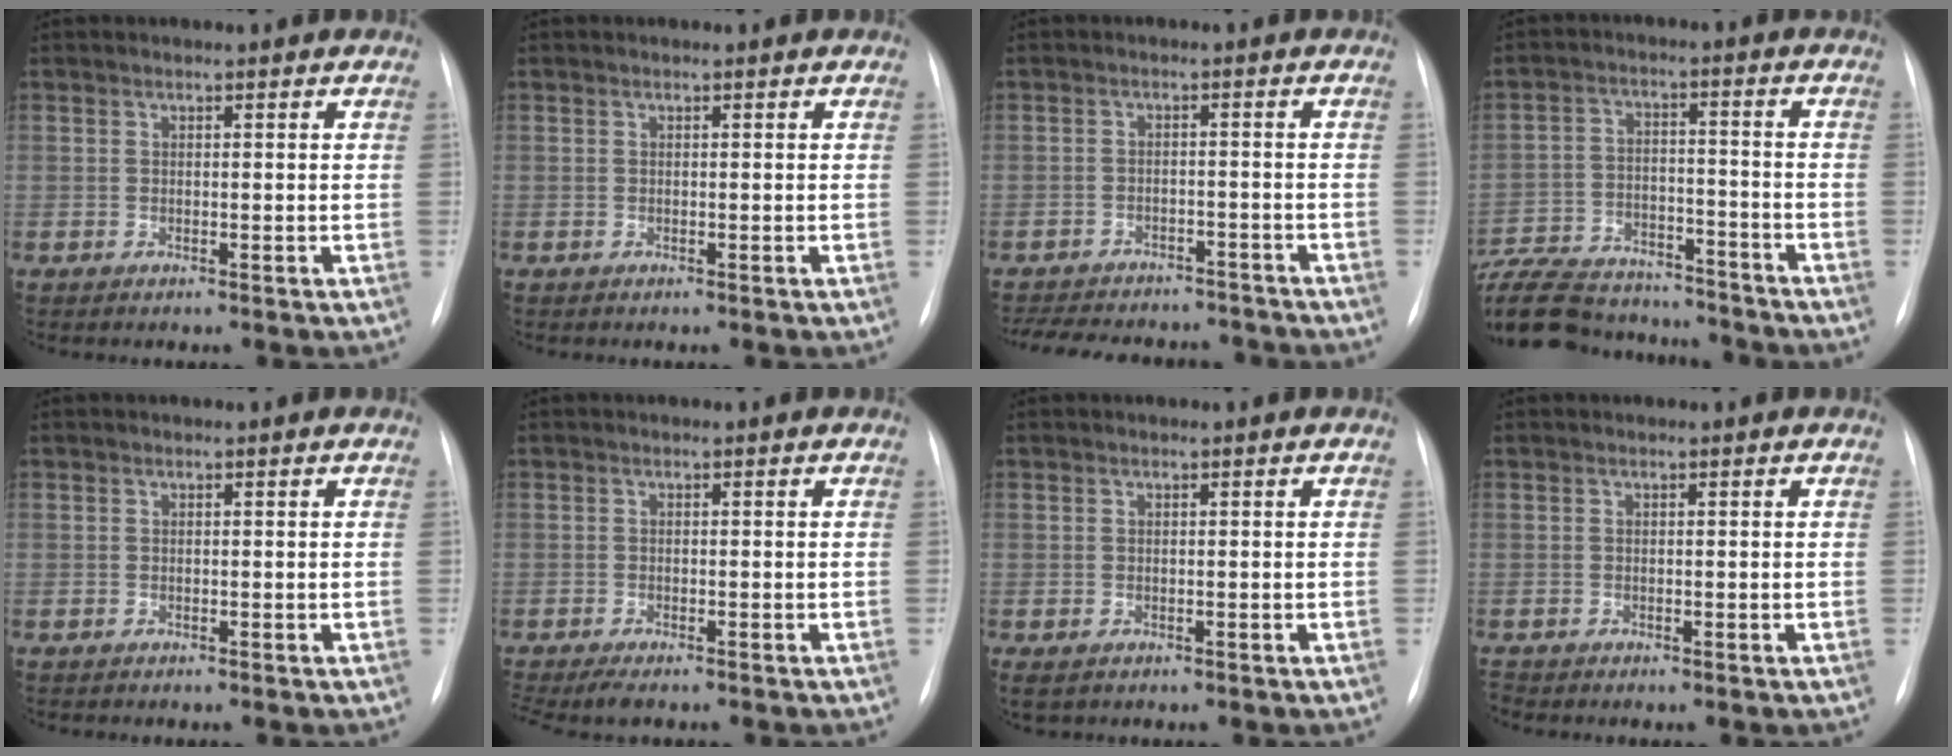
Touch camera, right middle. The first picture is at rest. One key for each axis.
{"total": 0.0}
{"total": 16.5, "fx": -14.7, "fy": 5.6, "fz": 5.1, "tx": -0.127, "ty": -0.002, "tz": -0.187}
{"total": 23.5, "fx": -20.6, "fy": 7.0, "fz": 8.7, "tx": -0.223, "ty": -0.019, "tz": -0.313}
{"total": 0.0}
{"total": 4.2, "fx": -3.3, "fy": 0.9, "fz": 2.5, "tx": -0.041, "ty": -0.012, "tz": -0.049}
{"total": 1.4, "fx": -0.7, "fy": 1.0, "fz": 0.8, "tx": -0.011, "ty": -0.001, "tz": -0.004}
{"total": 0.5, "fx": -0.5, "fy": 0.1, "fz": 0.0, "tx": 0.001, "ty": -0.001, "tz": -0.011}